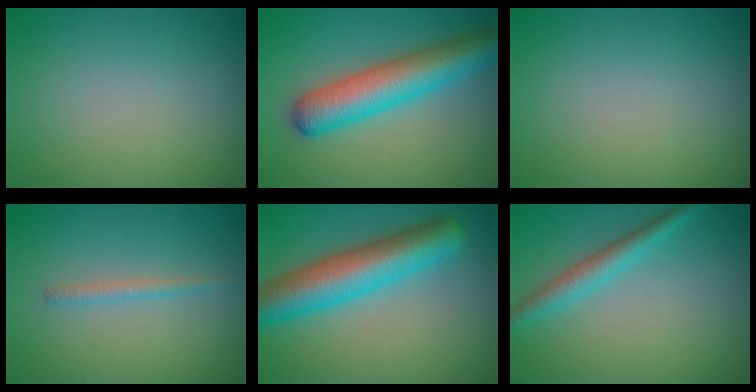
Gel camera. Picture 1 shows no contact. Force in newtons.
{"total": 7.4, "press": 7.4, "slide": 0.2}
{"total": 0.0}
{"total": 1.1, "press": 1.1, "slide": 0.1}
{"total": 8.1, "press": 8.1, "slide": 0.3}
{"total": 2.9, "press": 2.9, "slide": 0.1}